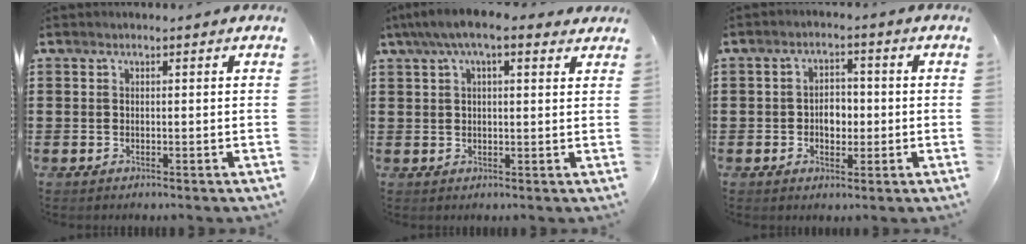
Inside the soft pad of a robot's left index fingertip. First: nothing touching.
{"total": 6.0, "force": [3.5, 1.5, 4.6], "torque": [-0.094, 0.007, 0.060]}
{"total": 3.6, "force": [-0.6, 2.5, 2.6], "torque": [-0.045, 0.003, -0.017]}